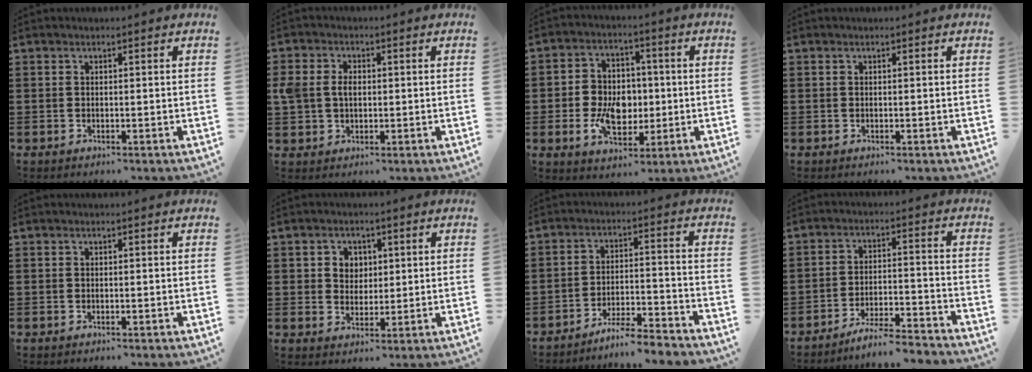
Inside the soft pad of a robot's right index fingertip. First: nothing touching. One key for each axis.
{"total": 3.8, "fx": 0.2, "fy": 2.9, "fz": 2.3, "tx": -0.066, "ty": 0.007, "tz": -0.003}
{"total": 8.2, "fx": -1.3, "fy": 6.0, "fz": 5.5, "tx": -0.111, "ty": 0.012, "tz": -0.023}
{"total": 0.0}
{"total": 0.0}
{"total": 3.5, "fx": 1.0, "fy": 3.2, "fz": 0.9, "tx": -0.031, "ty": 0.012, "tz": 0.016}
{"total": 5.5, "fx": -5.2, "fy": -0.3, "fz": 1.6, "tx": -0.035, "ty": -0.006, "tz": -0.104}
{"total": 5.6, "fx": -5.4, "fy": -0.2, "fz": 1.6, "tx": -0.036, "ty": -0.006, "tz": -0.105}